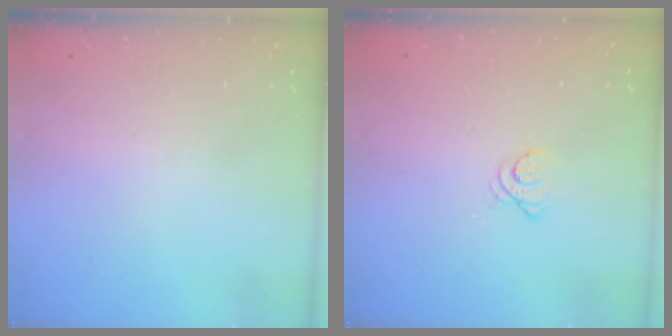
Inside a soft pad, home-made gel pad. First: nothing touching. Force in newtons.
{"total": 3.3, "press": 3.3, "slide": 0.2}